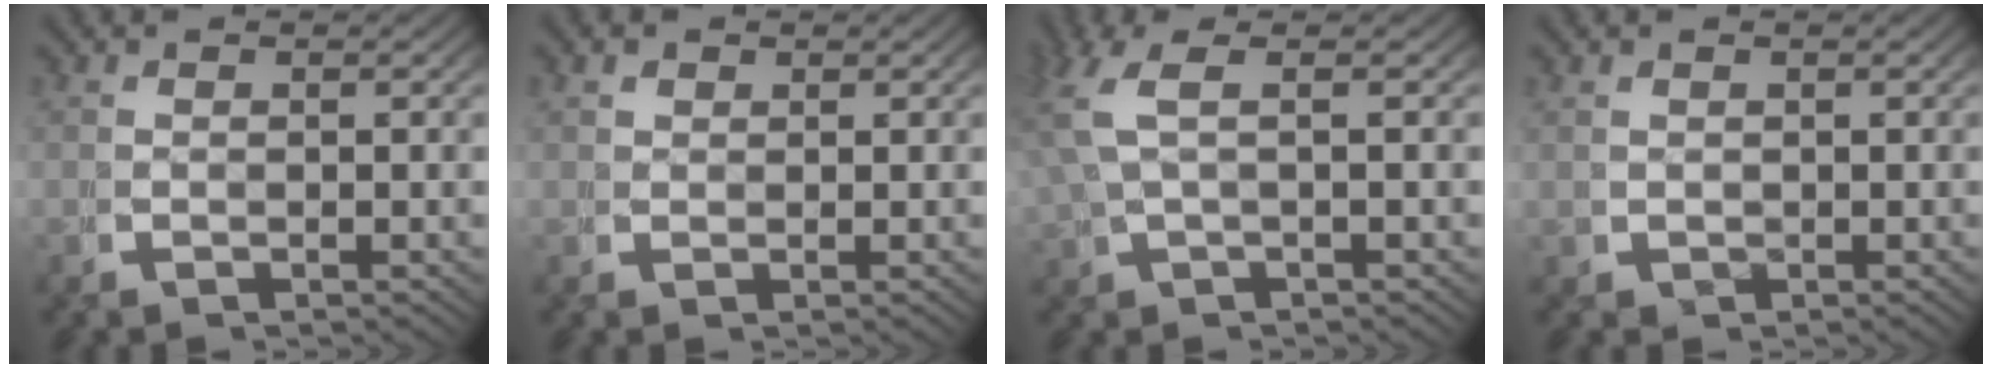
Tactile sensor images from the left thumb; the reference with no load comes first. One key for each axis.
{"total": 1.4, "fx": 1.2, "fy": 0.7, "fz": 0.4, "tx": -0.002, "ty": -0.002, "tz": 0.025}
{"total": 3.7, "fx": 1.1, "fy": 1.1, "fz": 3.3, "tx": -0.079, "ty": 0.006, "tz": 0.029}
{"total": 1.0, "fx": 0.3, "fy": 0.9, "fz": 0.2, "tx": -0.004, "ty": -0.008, "tz": 0.016}